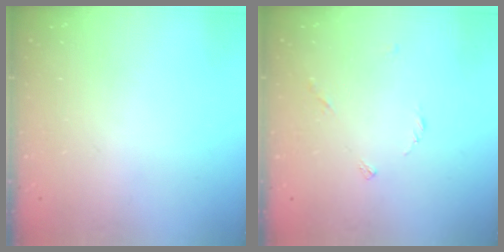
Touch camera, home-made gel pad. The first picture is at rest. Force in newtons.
{"total": 4.2, "press": 4.2, "slide": 0.4}